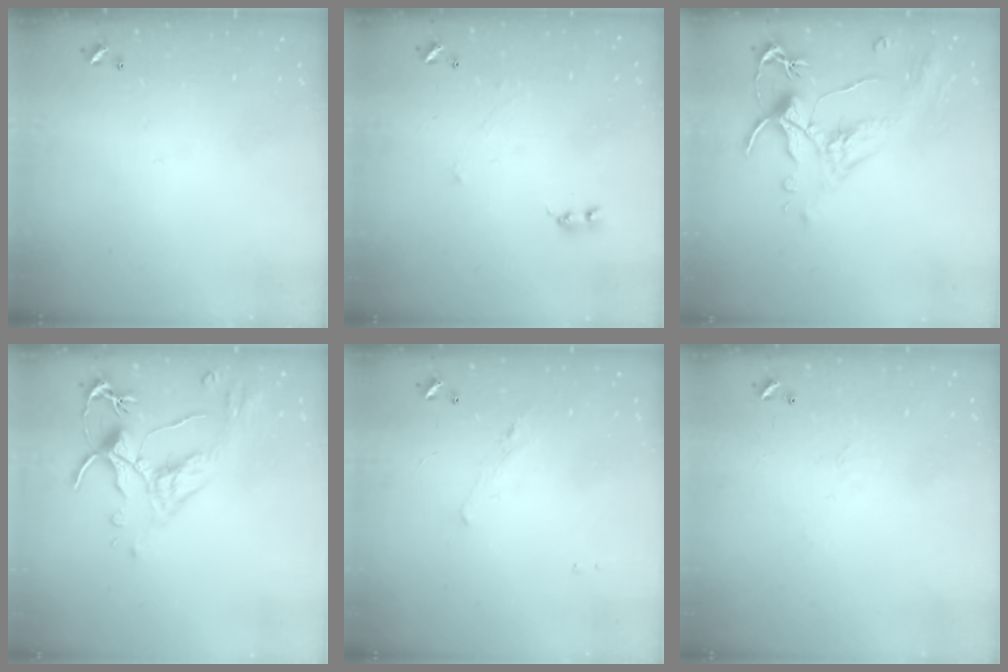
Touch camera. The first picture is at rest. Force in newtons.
{"total": 0.9, "press": 0.8, "slide": 0.3}
{"total": 1.5, "press": 1.0, "slide": 1.1}
{"total": 2.5, "press": 2.1, "slide": 1.4}
{"total": 1.3, "press": 1.2, "slide": 0.6}
{"total": 6.6, "press": 6.6, "slide": 0.8}